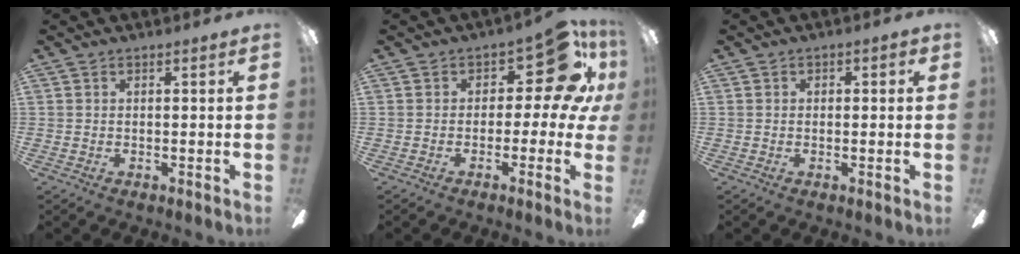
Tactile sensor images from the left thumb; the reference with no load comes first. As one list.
[{"total": 12.0, "force": [4.9, 5.6, 9.4], "torque": [-0.129, -0.027, 0.081]}, {"total": 1.0, "force": [-0.3, 0.8, 0.6], "torque": [-0.010, 0.005, -0.006]}]